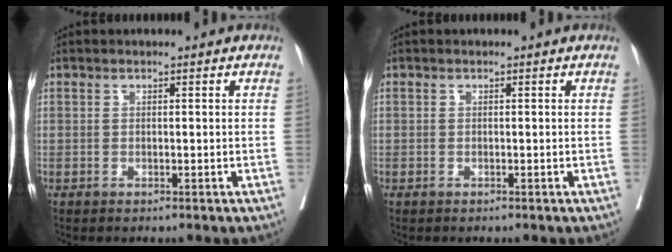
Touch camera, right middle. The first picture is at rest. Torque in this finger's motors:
{"motor_torque": [1.15, -0.98, -0.07, -0.21]}